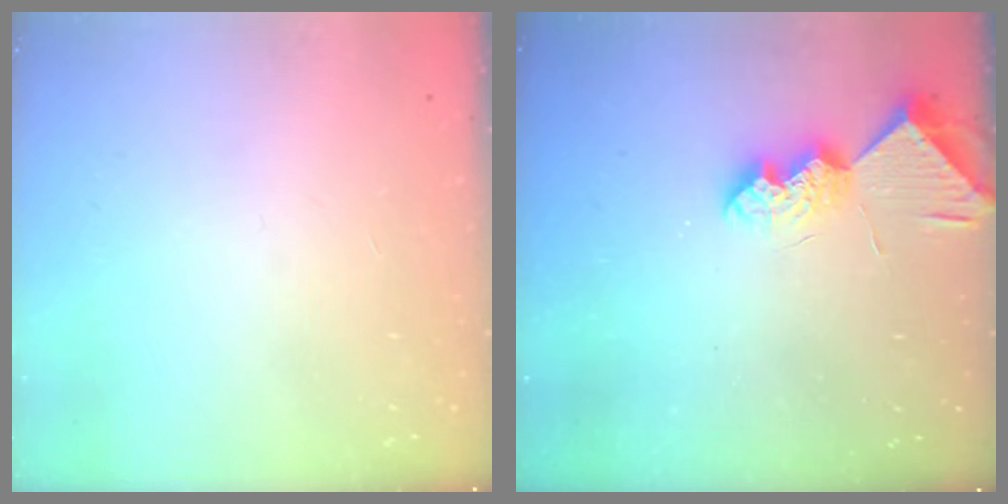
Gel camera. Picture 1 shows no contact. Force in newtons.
{"total": 9.4, "press": 9.4, "slide": 0.6}